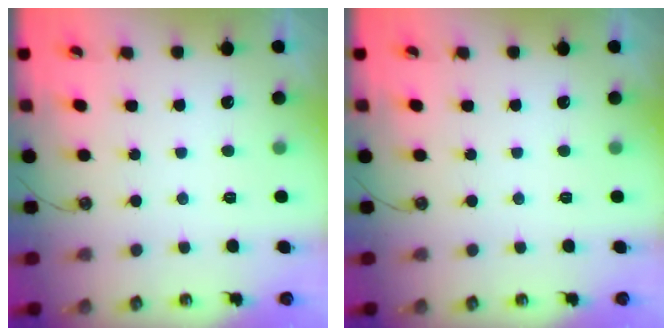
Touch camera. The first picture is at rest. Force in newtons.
{"total": 0.0}